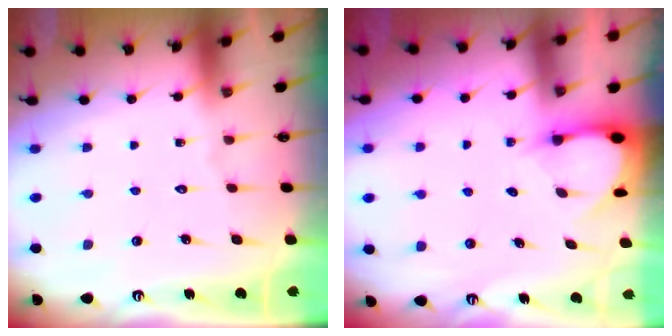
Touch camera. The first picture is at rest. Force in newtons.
{"total": 2.6, "press": 2.5, "slide": 0.4}